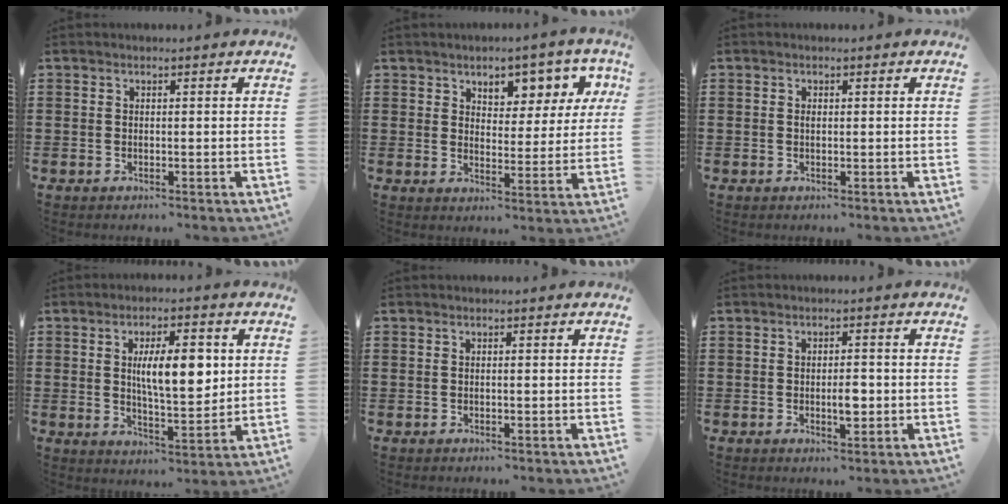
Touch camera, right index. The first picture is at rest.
{"total": 5.1, "force": [3.9, 2.9, 1.5], "torque": [-0.031, -0.025, 0.061]}
{"total": 0.5, "force": [0.1, 0.3, 0.4], "torque": [-0.010, -0.002, 0.003]}
{"total": 9.2, "force": [1.9, 3.4, 8.3], "torque": [-0.138, 0.000, 0.027]}
{"total": 0.0}
{"total": 3.3, "force": [-0.4, 1.3, 3.0], "torque": [-0.047, -0.002, -0.009]}